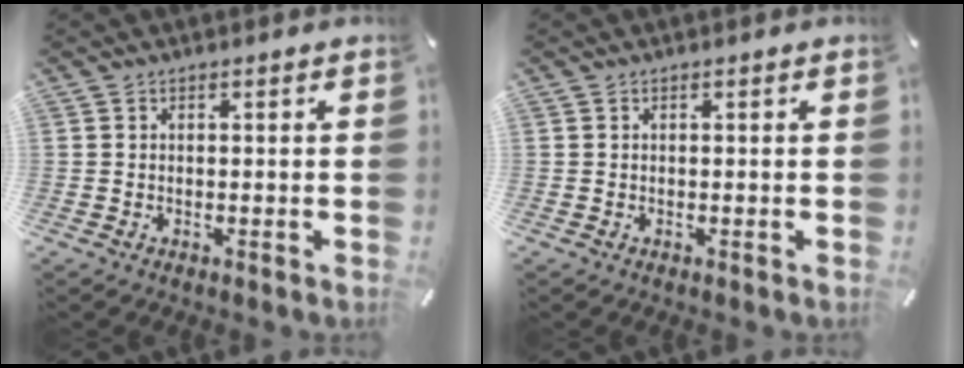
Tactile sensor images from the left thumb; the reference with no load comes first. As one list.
[{"total": 0.0}]